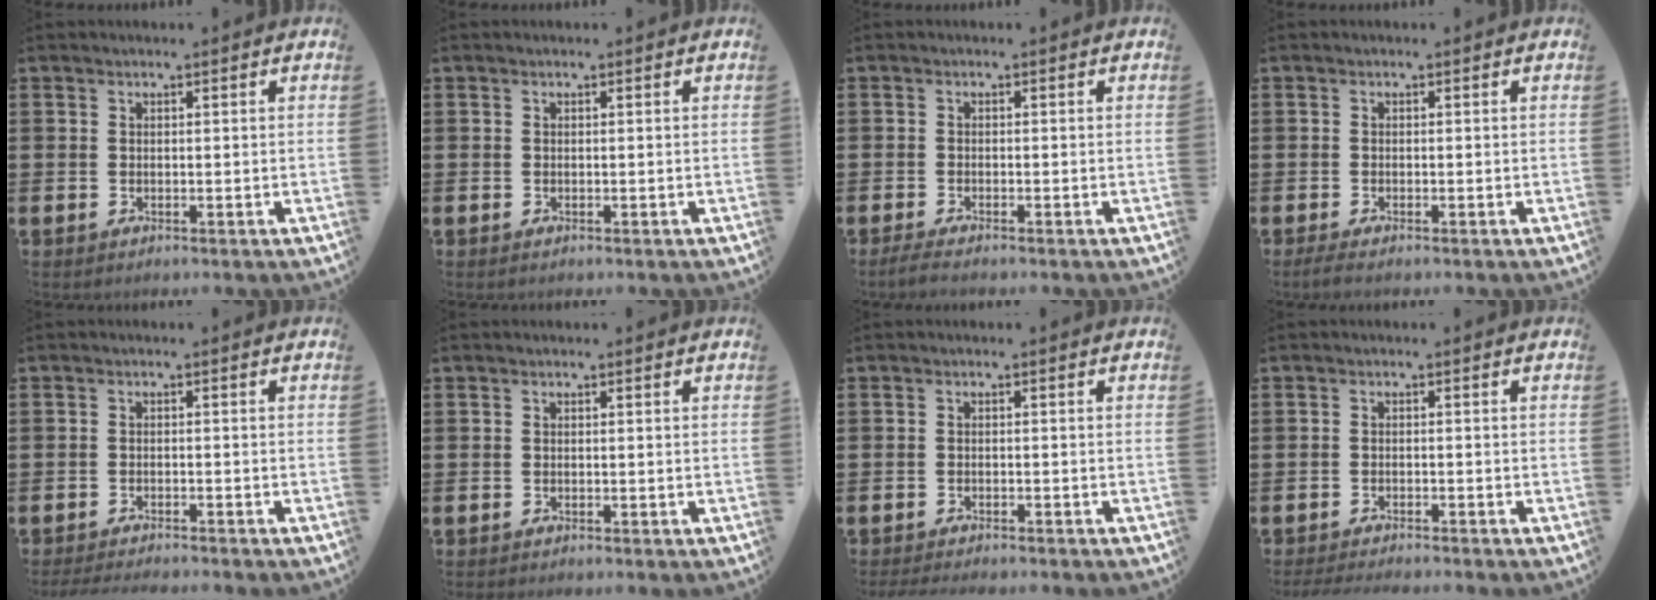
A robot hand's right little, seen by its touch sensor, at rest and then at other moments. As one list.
[{"total": 0.0}, {"total": 0.9, "force": [-0.7, 0.0, 0.7], "torque": [-0.011, -0.002, -0.013]}, {"total": 0.5, "force": [-0.3, 0.0, 0.5], "torque": [-0.008, -0.002, -0.005]}, {"total": 1.5, "force": [-1.5, -0.1, 0.3], "torque": [-0.005, 0.002, -0.029]}, {"total": 0.0}, {"total": 1.1, "force": [-1.1, 0.0, 0.1], "torque": [-0.004, -0.001, -0.022]}, {"total": 1.5, "force": [-1.4, -0.1, 0.3], "torque": [-0.005, 0.002, -0.028]}]